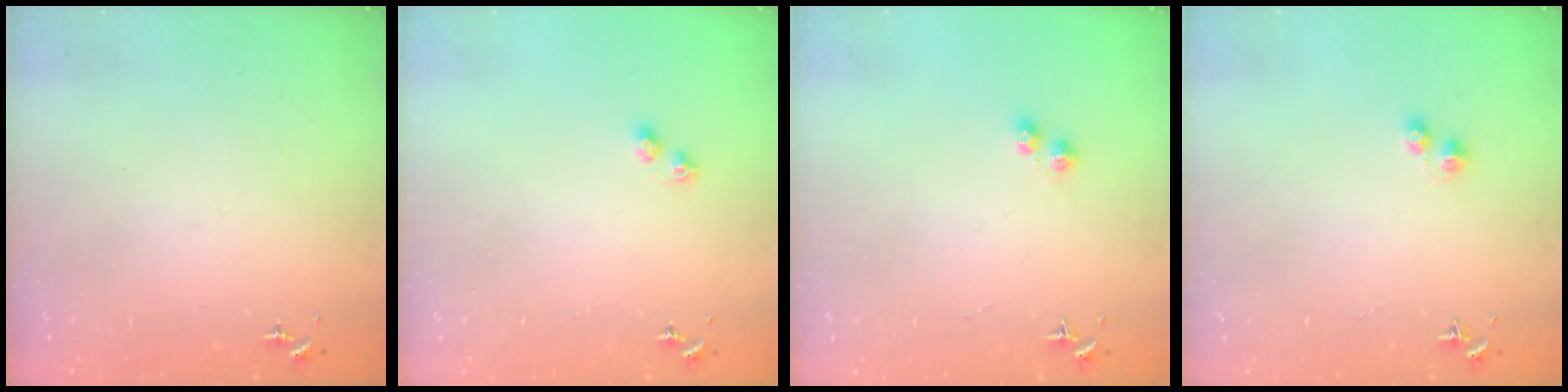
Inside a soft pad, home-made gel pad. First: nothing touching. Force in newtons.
{"total": 4.0, "press": 3.9, "slide": 0.6}
{"total": 3.6, "press": 3.6, "slide": 0.5}
{"total": 2.4, "press": 2.4, "slide": 0.4}